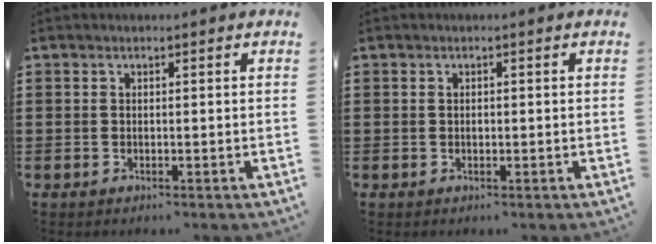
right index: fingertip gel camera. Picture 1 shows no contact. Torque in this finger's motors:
{"motor_torque": [1.08, 1.06, 0.14, 0.03]}